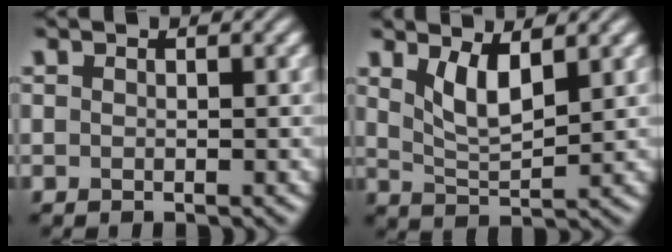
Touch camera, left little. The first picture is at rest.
{"total": 3.5, "force": [1.9, 1.1, 2.7], "torque": [-0.059, -0.010, 0.041]}